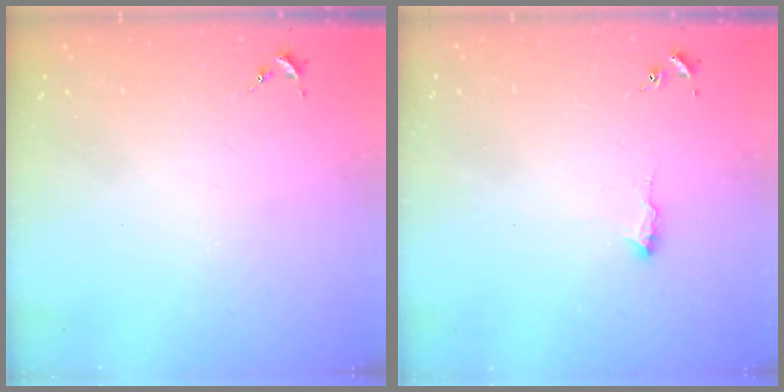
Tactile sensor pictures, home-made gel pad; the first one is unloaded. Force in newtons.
{"total": 7.4, "press": 7.3, "slide": 0.7}